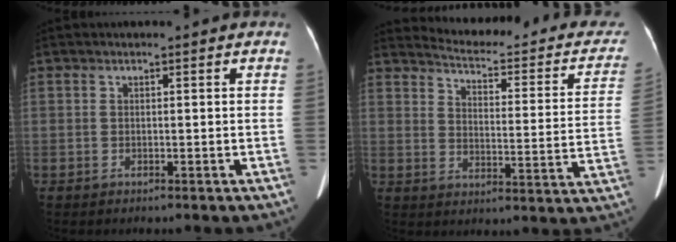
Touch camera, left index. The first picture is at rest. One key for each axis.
{"total": 19.6, "fx": 17.9, "fy": 4.6, "fz": 6.4, "tx": -0.070, "ty": -0.049, "tz": 0.201}